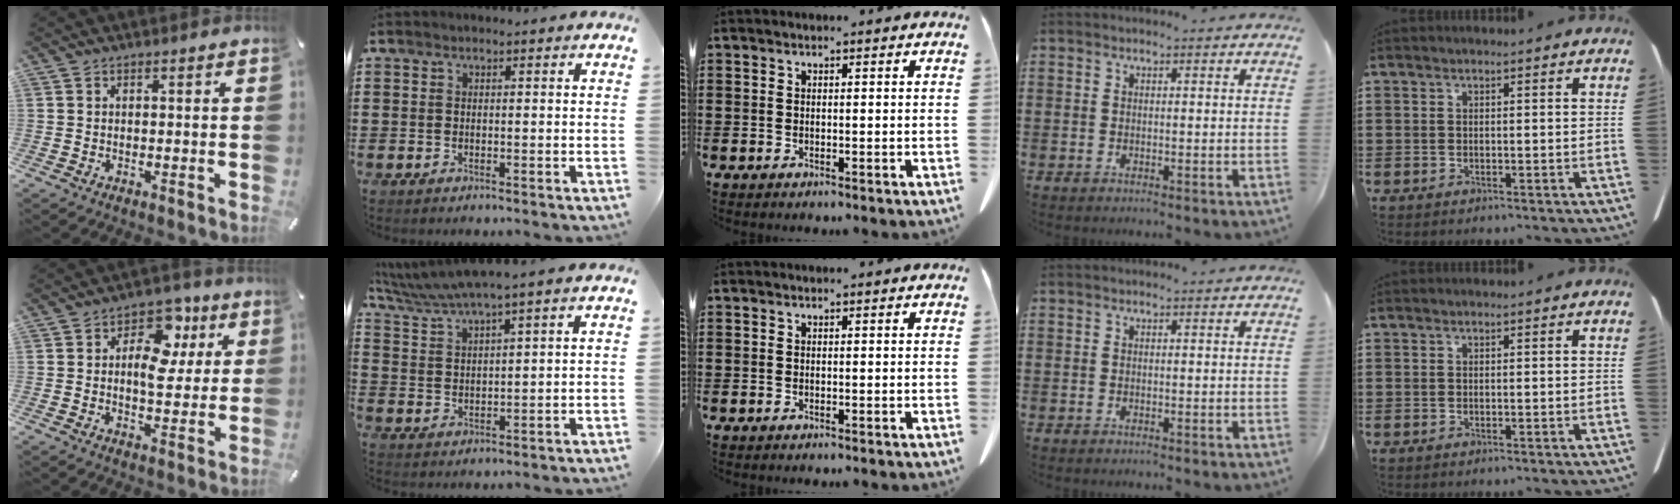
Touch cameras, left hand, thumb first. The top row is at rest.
{"thumb": {"total": 11.5, "force": [3.2, 7.7, 8.0], "torque": [-0.101, -0.011, 0.052]}, "index": {"total": 4.7, "force": [4.0, -0.5, 2.4], "torque": [-0.059, -0.016, 0.069]}}